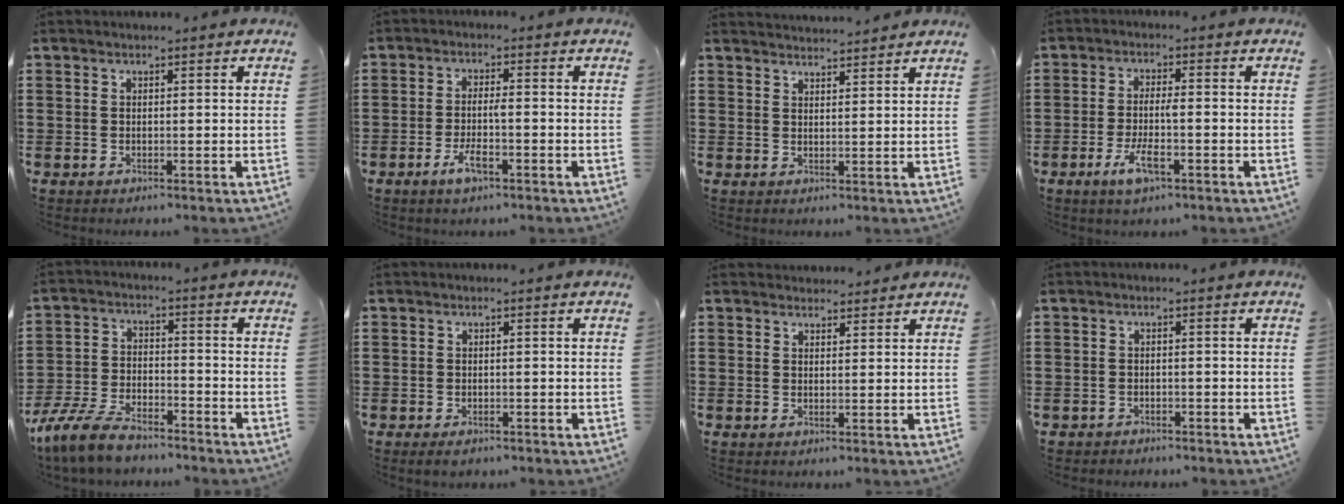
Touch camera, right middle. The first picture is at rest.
{"total": 3.9, "force": [-1.7, 1.0, 3.3], "torque": [-0.069, 0.001, -0.036]}
{"total": 2.4, "force": [2.4, -0.1, 0.0], "torque": [-0.006, -0.004, 0.046]}
{"total": 5.0, "force": [-2.0, 1.2, 4.4], "torque": [-0.092, -0.003, -0.043]}
{"total": 7.8, "force": [-6.7, 2.0, 3.5], "torque": [-0.090, 0.005, -0.134]}
{"total": 0.9, "force": [-0.7, 0.4, 0.4], "torque": [-0.009, -0.003, -0.013]}
{"total": 1.9, "force": [1.8, 0.7, 0.0], "torque": [0.004, 0.001, 0.034]}
{"total": 1.2, "force": [-1.1, 0.3, -0.1], "torque": [-0.001, 0.002, -0.026]}